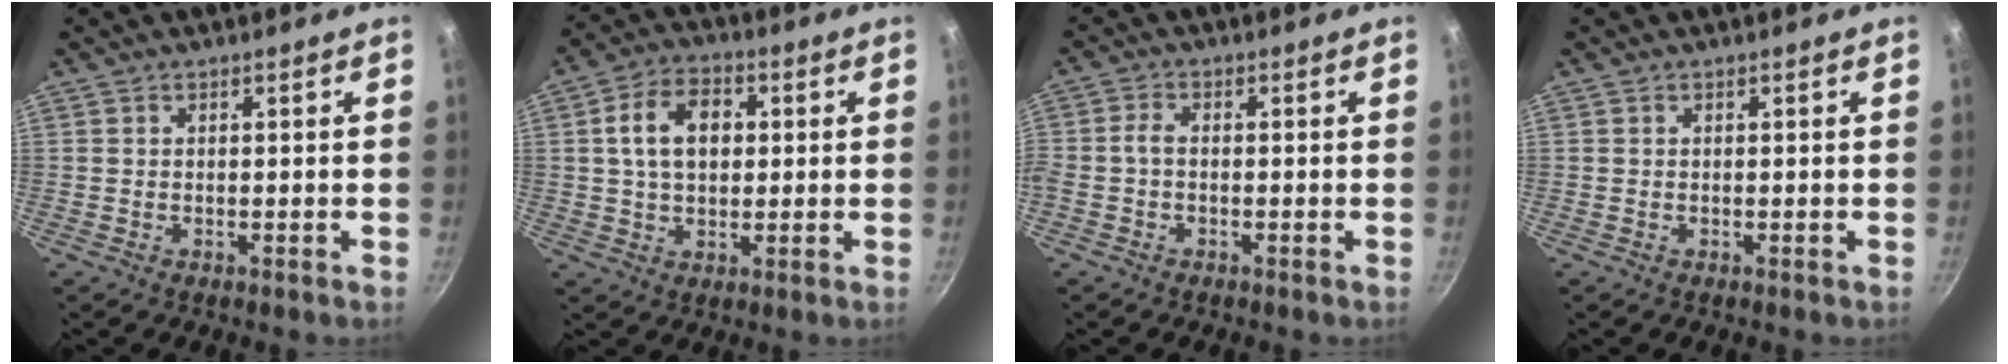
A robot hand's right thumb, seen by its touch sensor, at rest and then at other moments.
{"total": 10.1, "force": [1.7, 7.0, 7.1], "torque": [-0.099, 0.015, 0.020]}
{"total": 2.7, "force": [-0.9, 1.6, 2.0], "torque": [-0.049, 0.014, -0.027]}
{"total": 0.0}